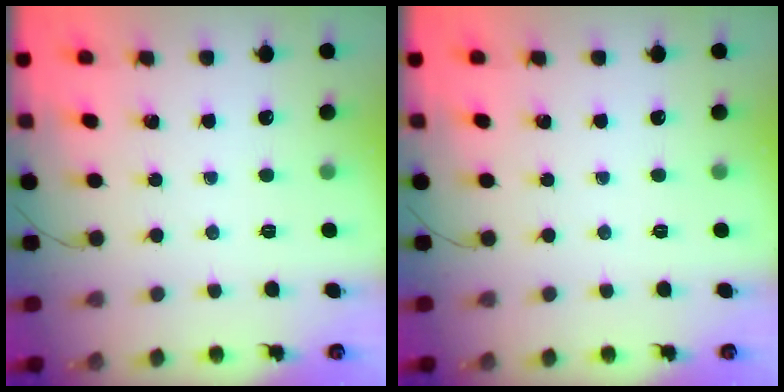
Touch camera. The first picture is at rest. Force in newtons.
{"total": 0.0}